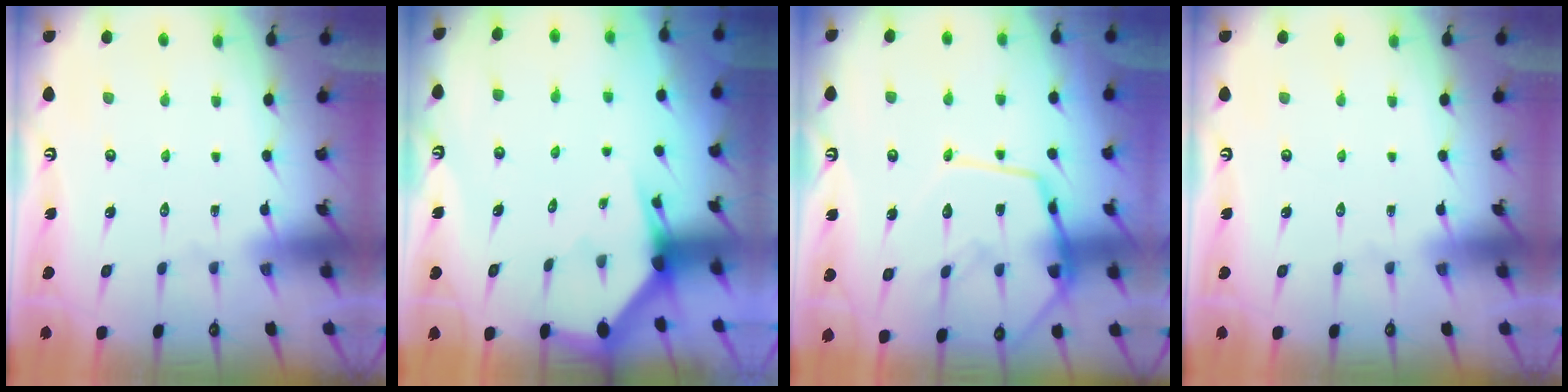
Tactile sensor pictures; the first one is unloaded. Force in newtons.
{"total": 2.9, "press": 2.9, "slide": 0.2}
{"total": 16.0, "press": 16.0, "slide": 1.4}
{"total": 0.0}